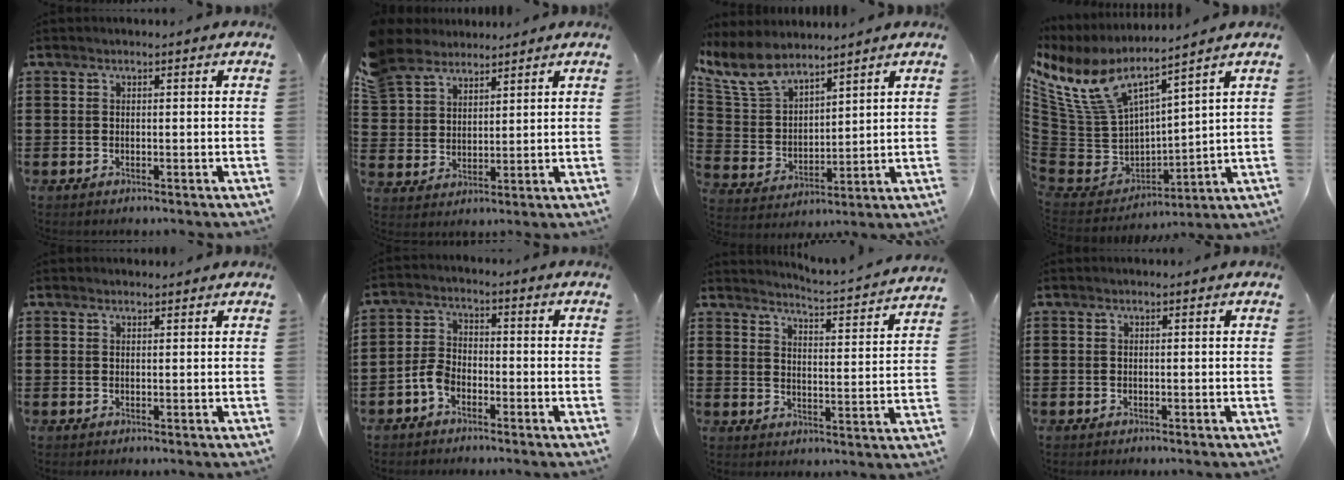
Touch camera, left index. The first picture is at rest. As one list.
[{"total": 6.8, "force": [5.9, 3.3, 1.0], "torque": [-0.052, -0.011, 0.113]}, {"total": 8.1, "force": [6.7, 3.1, 3.3], "torque": [-0.095, -0.023, 0.124]}, {"total": 9.3, "force": [6.9, 3.8, 5.1], "torque": [-0.146, -0.045, 0.123]}, {"total": 1.0, "force": [0.9, 0.2, 0.1], "torque": [-0.004, 0.001, 0.019]}, {"total": 3.9, "force": [-2.3, 2.2, 2.2], "torque": [-0.062, 0.004, -0.050]}, {"total": 3.1, "force": [3.0, -0.8, 0.3], "torque": [-0.019, -0.039, 0.041]}, {"total": 0.0}]